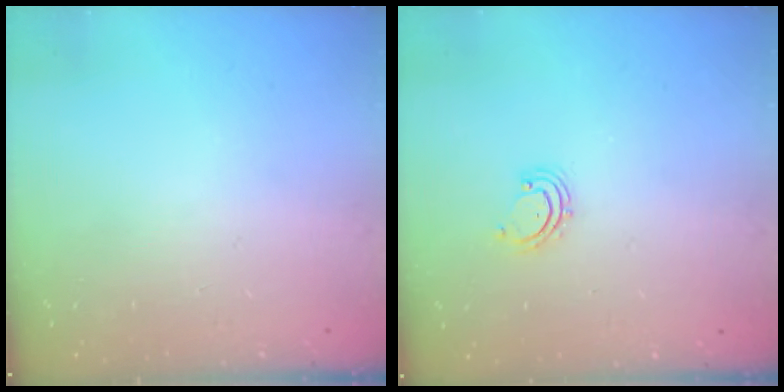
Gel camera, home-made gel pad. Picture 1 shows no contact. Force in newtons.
{"total": 2.7, "press": 2.6, "slide": 0.5}